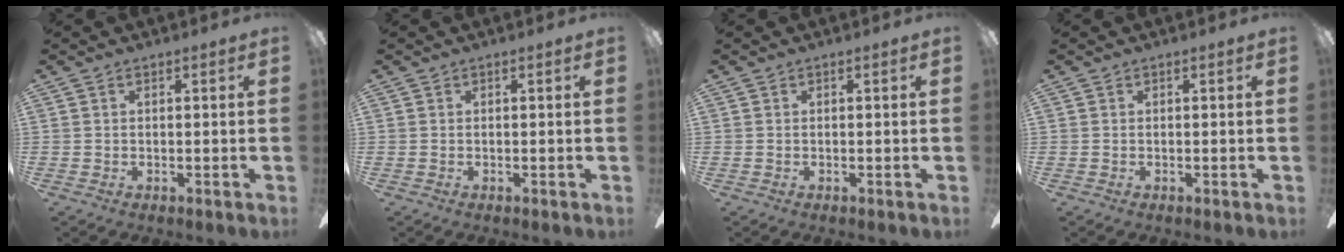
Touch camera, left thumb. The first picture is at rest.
{"total": 0.0}
{"total": 0.0}
{"total": 0.0}